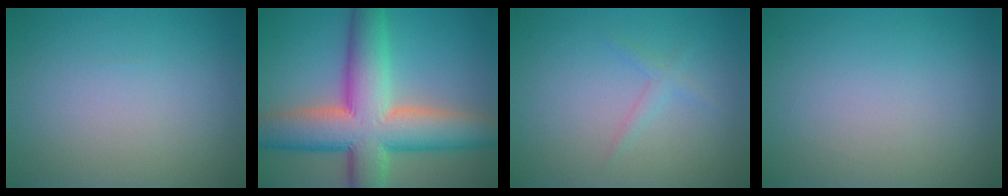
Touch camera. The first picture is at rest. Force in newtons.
{"total": 12.2, "press": 12.2, "slide": 0.6}
{"total": 1.1, "press": 1.1, "slide": 0.0}
{"total": 0.0}